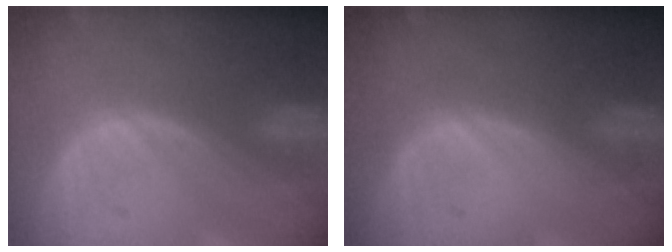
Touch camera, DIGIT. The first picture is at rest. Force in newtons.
{"total": 0.0}